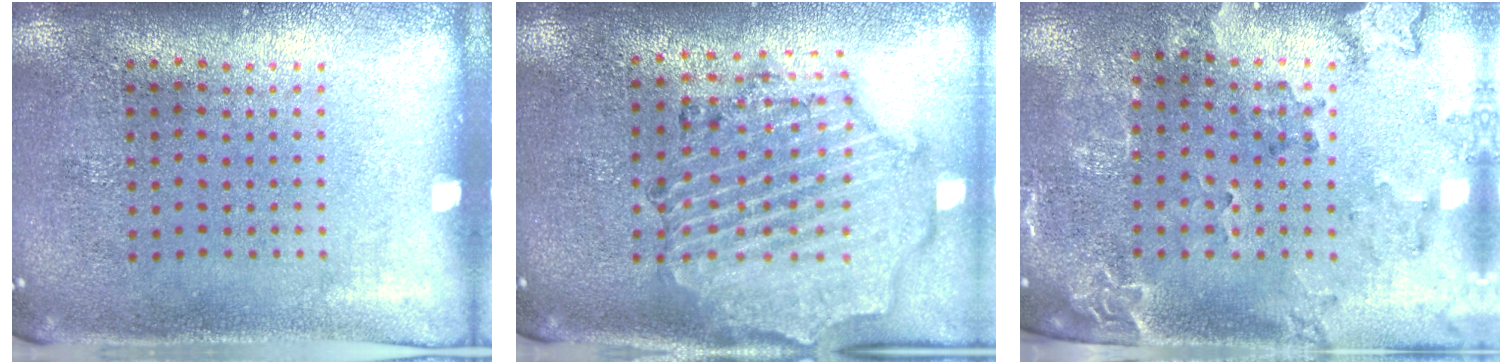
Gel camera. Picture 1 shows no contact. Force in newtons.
{"total": 1.6, "press": 1.6, "slide": 0.4}
{"total": 1.9, "press": 1.7, "slide": 0.8}